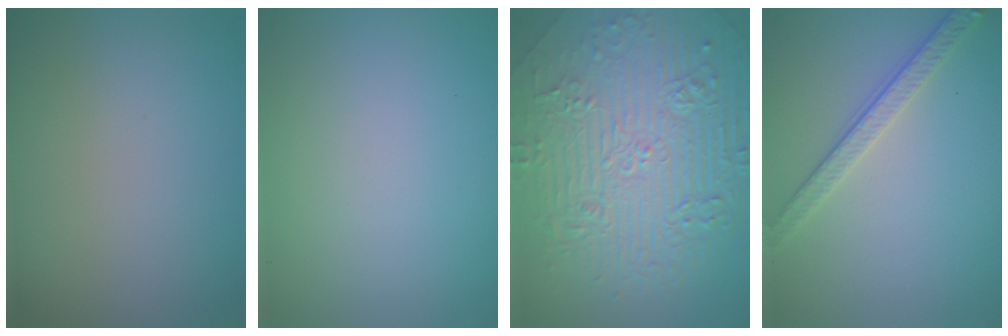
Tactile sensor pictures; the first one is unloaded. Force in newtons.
{"total": 0.0}
{"total": 10.9, "press": 7.2, "slide": 8.3}
{"total": 2.8, "press": 2.5, "slide": 1.2}